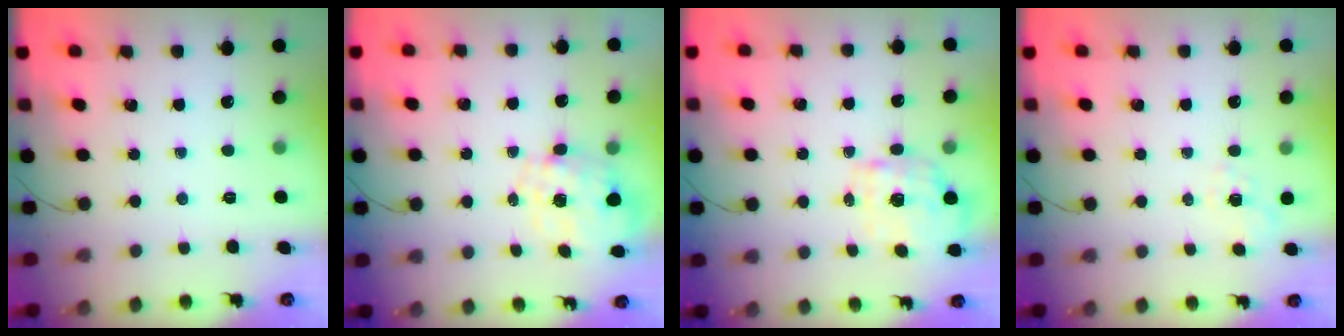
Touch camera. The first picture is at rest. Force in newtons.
{"total": 2.1, "press": 1.8, "slide": 1.0}
{"total": 2.0, "press": 1.8, "slide": 1.0}
{"total": 6.1, "press": 5.9, "slide": 1.3}